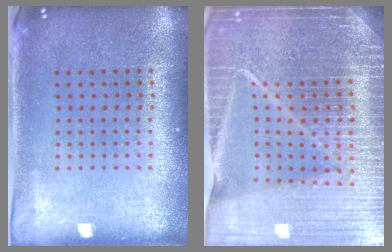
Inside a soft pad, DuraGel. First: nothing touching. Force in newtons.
{"total": 6.7, "press": 5.8, "slide": 3.4}